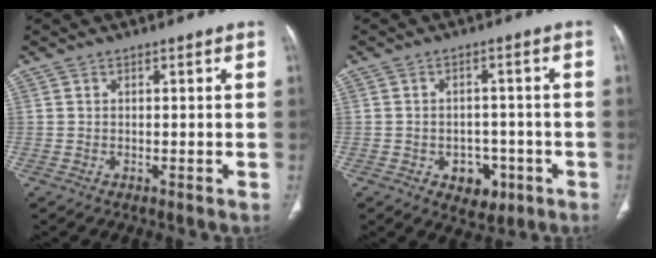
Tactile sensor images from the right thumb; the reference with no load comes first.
{"total": 6.2, "force": [-2.5, 4.6, 3.3], "torque": [-0.016, 0.018, -0.025]}